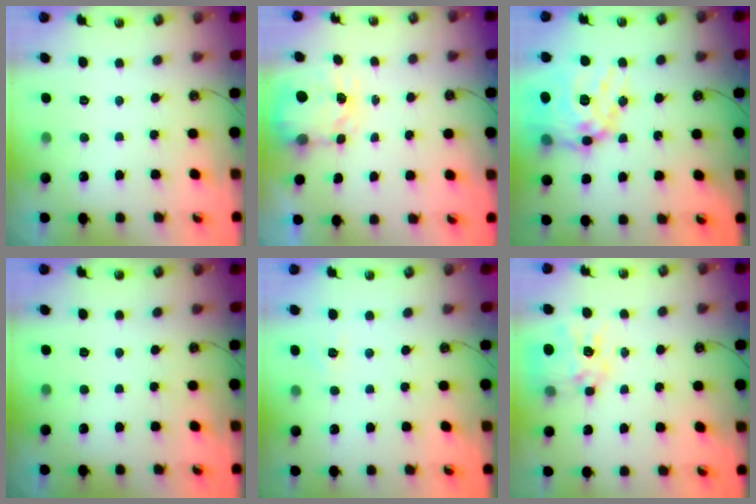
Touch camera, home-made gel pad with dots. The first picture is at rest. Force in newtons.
{"total": 3.7, "press": 3.7, "slide": 0.5}
{"total": 22.4, "press": 22.3, "slide": 2.2}
{"total": 0.0}
{"total": 3.1, "press": 3.0, "slide": 0.4}
{"total": 13.0, "press": 13.0, "slide": 1.1}